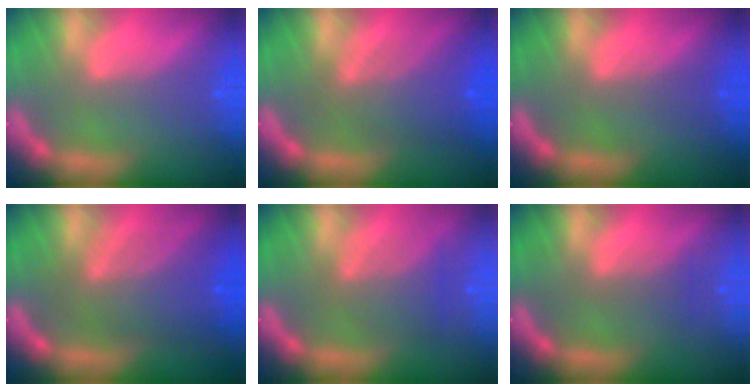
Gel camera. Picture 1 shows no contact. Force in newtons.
{"total": 5.6}
{"total": 1.0}
{"total": 7.0}
{"total": 4.0}
{"total": 1.5}